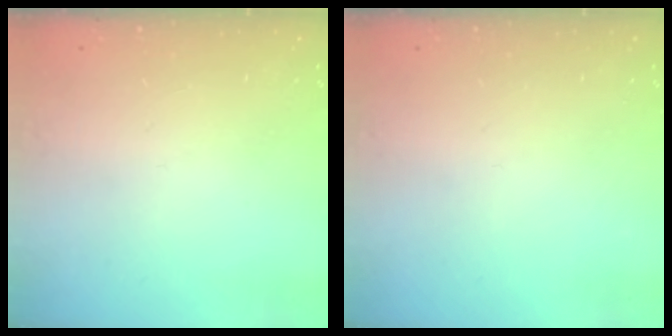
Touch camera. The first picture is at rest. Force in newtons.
{"total": 0.0}